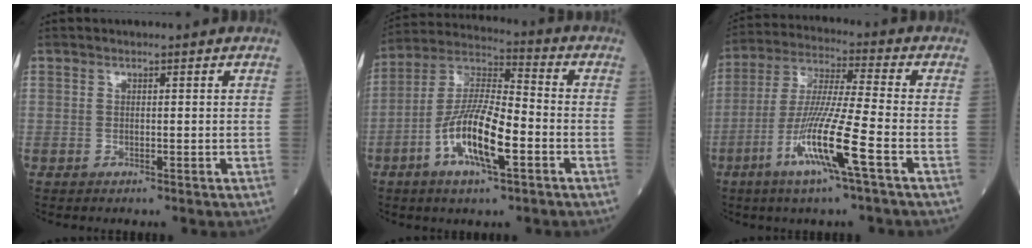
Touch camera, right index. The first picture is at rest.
{"total": 13.0, "force": [-4.5, 2.8, 11.8], "torque": [-0.235, 0.000, -0.085]}
{"total": 12.6, "force": [-5.2, -0.6, 11.5], "torque": [-0.230, -0.014, -0.103]}